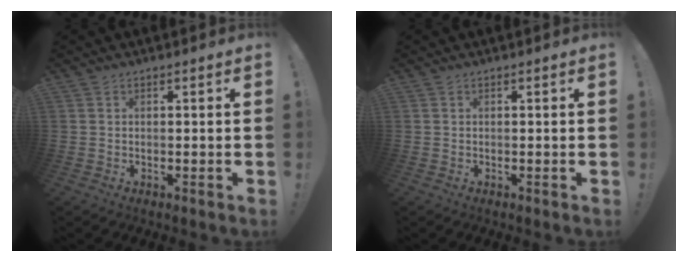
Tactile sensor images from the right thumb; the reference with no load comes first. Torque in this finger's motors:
{"motor_torque": [0.00, 0.00, -0.02, -0.02, 0.00]}